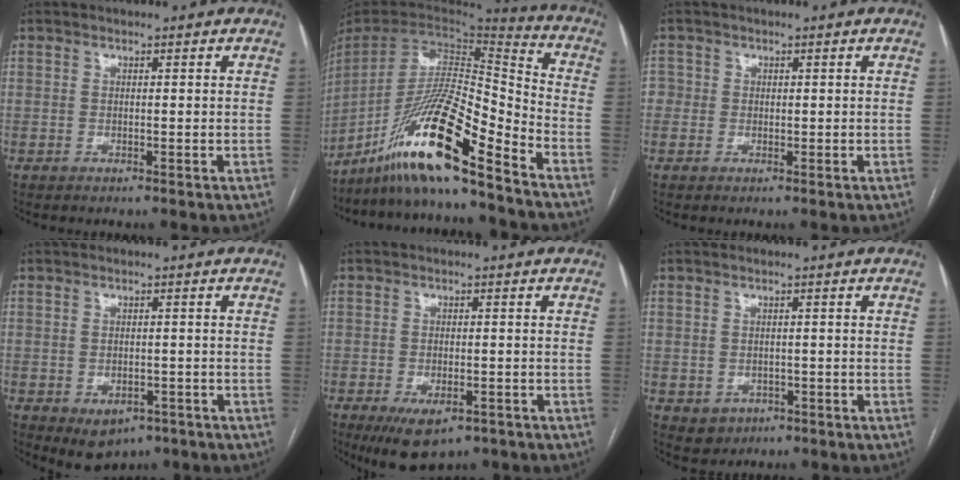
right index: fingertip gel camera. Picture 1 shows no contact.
{"total": 19.3, "force": [-13.8, 0.8, 13.5], "torque": [-0.282, -0.013, -0.255]}
{"total": 2.4, "force": [0.0, 2.3, 0.5], "torque": [0.002, 0.008, -0.002]}
{"total": 4.7, "force": [-2.5, 3.3, 2.2], "torque": [-0.031, -0.003, -0.024]}
{"total": 7.0, "force": [-4.3, 3.1, 4.5], "torque": [-0.075, -0.010, -0.062]}
{"total": 3.2, "force": [-1.1, 2.9, 0.8], "torque": [-0.011, 0.003, -0.005]}